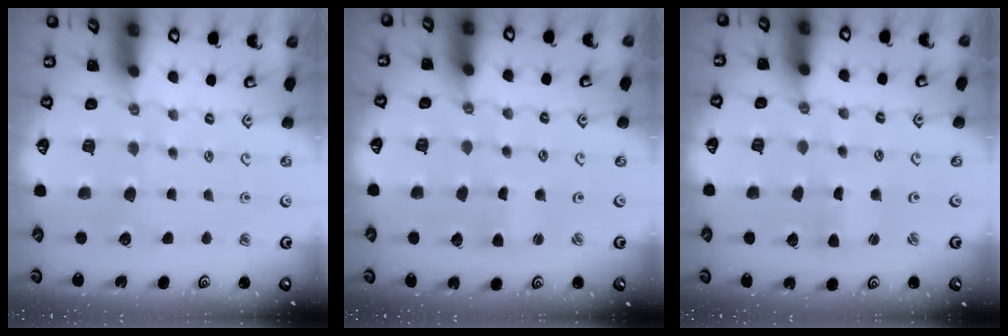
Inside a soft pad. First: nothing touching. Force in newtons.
{"total": 1.8, "press": 1.7, "slide": 0.4}
{"total": 0.8, "press": 0.8, "slide": 0.2}